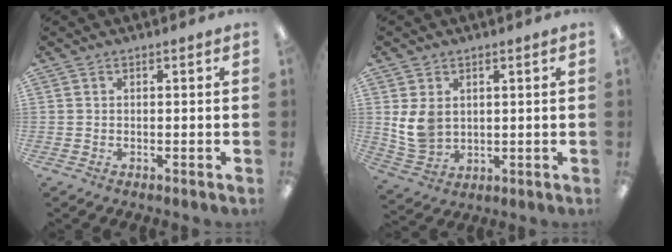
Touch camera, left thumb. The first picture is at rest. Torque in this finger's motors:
{"motor_torque": [0.90, 1.33, 0.81, -0.59, 0.05]}